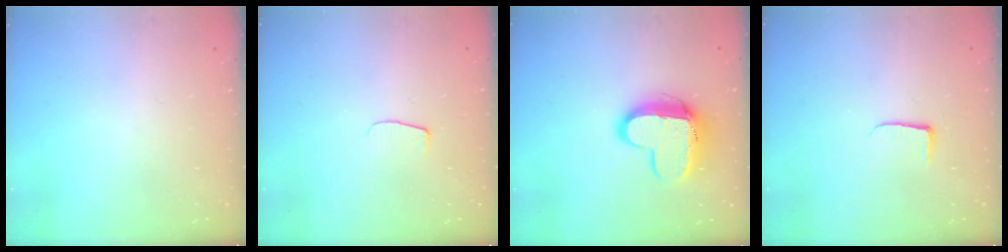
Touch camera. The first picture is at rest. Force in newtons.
{"total": 4.3, "press": 4.3, "slide": 0.5}
{"total": 12.0, "press": 11.9, "slide": 1.1}
{"total": 4.0, "press": 4.0, "slide": 0.5}